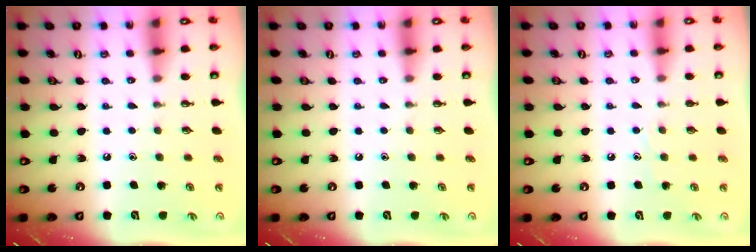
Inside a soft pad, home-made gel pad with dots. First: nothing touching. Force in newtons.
{"total": 0.0}
{"total": 4.6, "press": 4.5, "slide": 0.5}